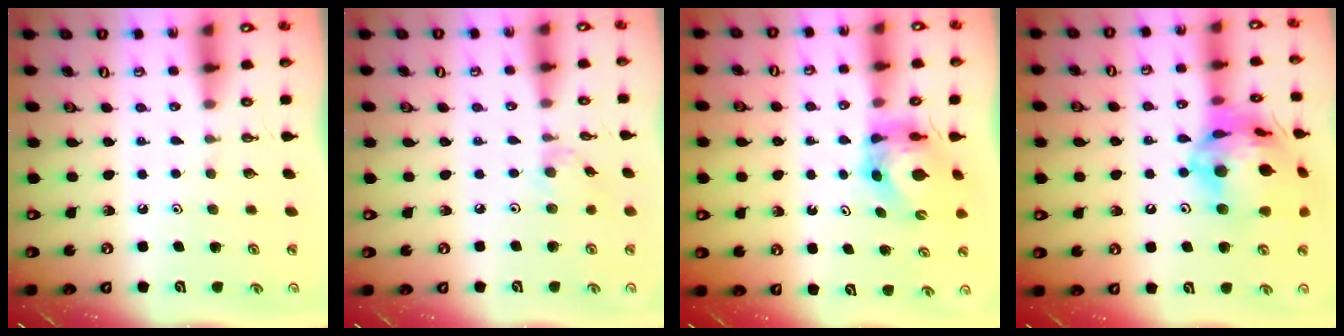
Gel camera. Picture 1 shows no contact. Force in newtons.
{"total": 4.3, "press": 4.2, "slide": 0.6}
{"total": 5.8, "press": 5.8, "slide": 0.6}
{"total": 23.5, "press": 23.3, "slide": 2.8}